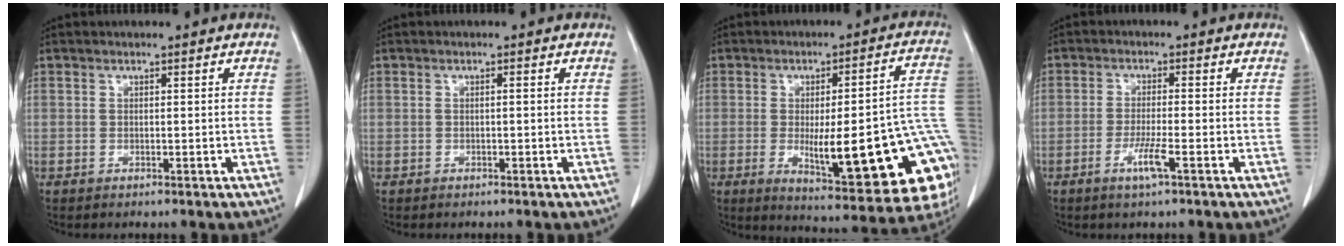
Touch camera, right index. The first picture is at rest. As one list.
[{"total": 0.5, "force": [0.0, 0.0, 0.5], "torque": [-0.010, 0.001, 0.000]}, {"total": 24.1, "force": [-5.9, 4.8, 22.8], "torque": [-0.214, 0.007, -0.058]}, {"total": 4.1, "force": [-2.0, -0.2, 3.6], "torque": [-0.071, -0.009, -0.039]}]